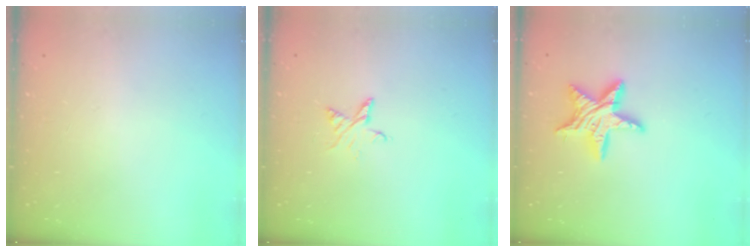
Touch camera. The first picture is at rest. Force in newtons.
{"total": 4.2, "press": 4.2, "slide": 0.4}
{"total": 12.4, "press": 12.4, "slide": 0.7}